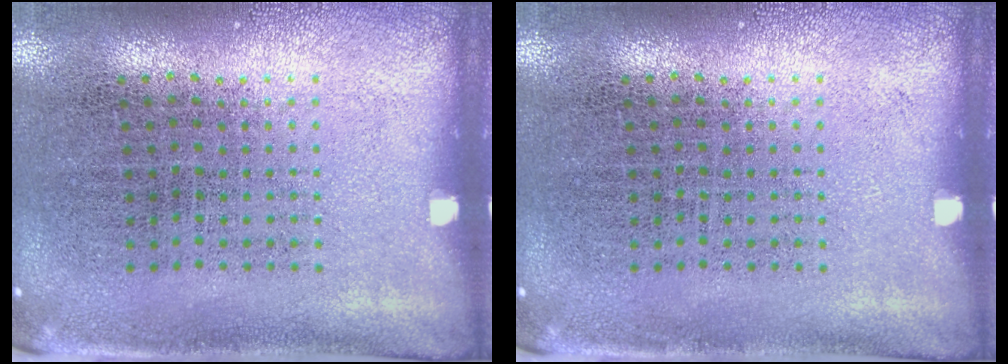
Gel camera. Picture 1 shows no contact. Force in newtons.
{"total": 0.0}